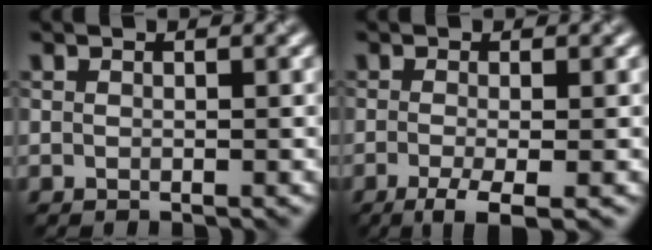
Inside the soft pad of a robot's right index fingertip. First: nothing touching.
{"total": 3.4, "force": [-1.6, 0.8, 2.9], "torque": [-0.051, -0.006, -0.035]}